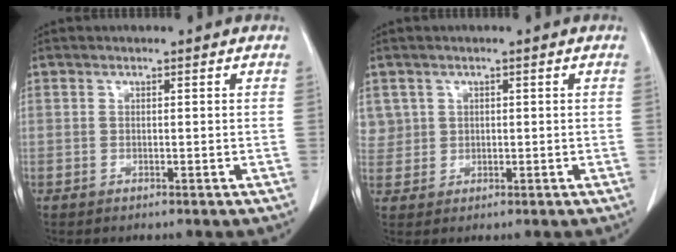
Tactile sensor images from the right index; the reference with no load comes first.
{"total": 4.3, "force": [1.3, 4.1, 0.3], "torque": [0.000, 0.016, 0.034]}